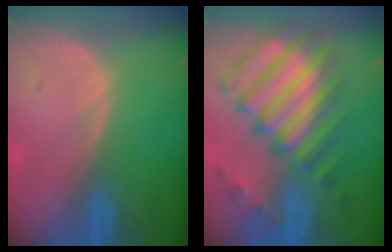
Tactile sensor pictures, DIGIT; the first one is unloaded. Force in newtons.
{"total": 11.6, "press": 10.6, "slide": 4.9}